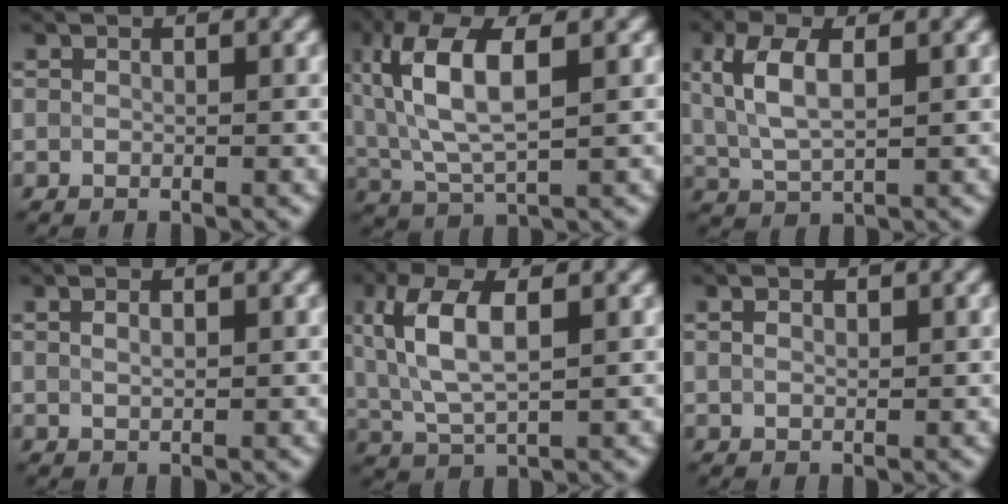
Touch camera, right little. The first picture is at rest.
{"total": 8.7, "force": [2.5, 3.5, 7.6], "torque": [-0.179, 0.021, 0.047]}
{"total": 4.9, "force": [1.6, 2.2, 4.1], "torque": [-0.100, 0.013, 0.035]}
{"total": 0.8, "force": [0.4, 0.0, 0.6], "torque": [-0.017, 0.005, 0.012]}
{"total": 6.6, "force": [1.9, 2.8, 5.7], "torque": [-0.134, 0.015, 0.038]}
{"total": 0.9, "force": [0.5, 0.5, 0.6], "torque": [-0.014, 0.006, 0.008]}